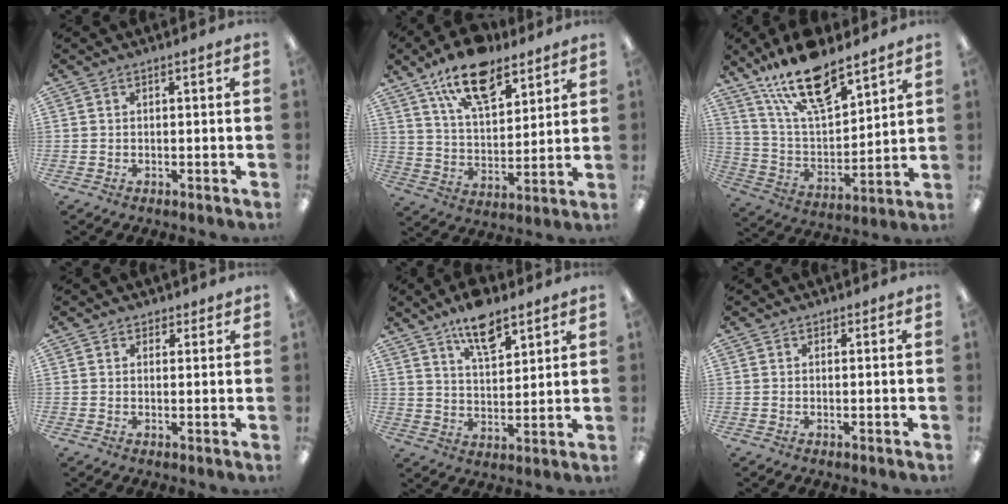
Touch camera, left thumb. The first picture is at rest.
{"total": 15.5, "force": [10.7, 7.1, 8.7], "torque": [-0.147, -0.046, 0.190]}
{"total": 19.0, "force": [13.7, 7.0, 11.1], "torque": [-0.205, -0.073, 0.240]}
{"total": 1.7, "force": [1.2, 1.1, 0.3], "torque": [0.003, -0.002, 0.021]}
{"total": 10.4, "force": [7.5, 4.2, 5.8], "torque": [-0.091, -0.039, 0.131]}
{"total": 0.0}